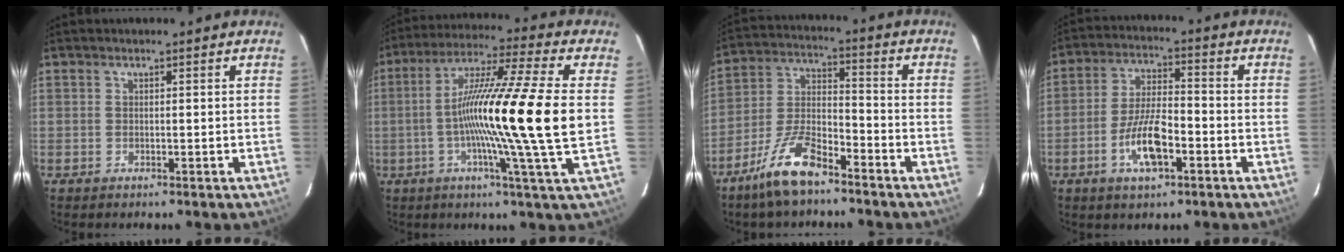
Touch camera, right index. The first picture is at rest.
{"total": 19.4, "force": [-0.9, -2.1, 19.2], "torque": [-0.329, -0.008, -0.036]}
{"total": 10.4, "force": [-7.6, 2.7, 6.6], "torque": [-0.145, -0.009, -0.150]}
{"total": 9.0, "force": [-3.6, 2.6, 7.9], "torque": [-0.156, 0.003, -0.066]}